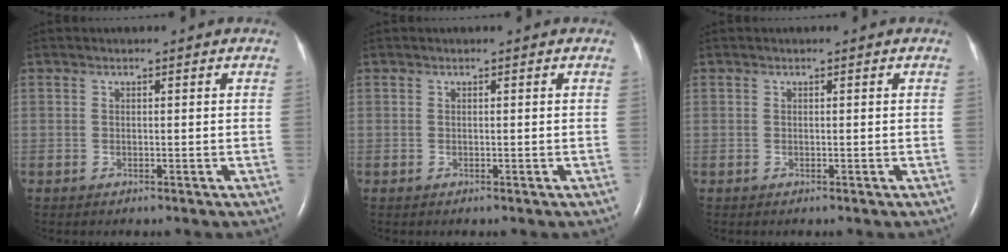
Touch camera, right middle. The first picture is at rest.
{"total": 0.0}
{"total": 0.0}